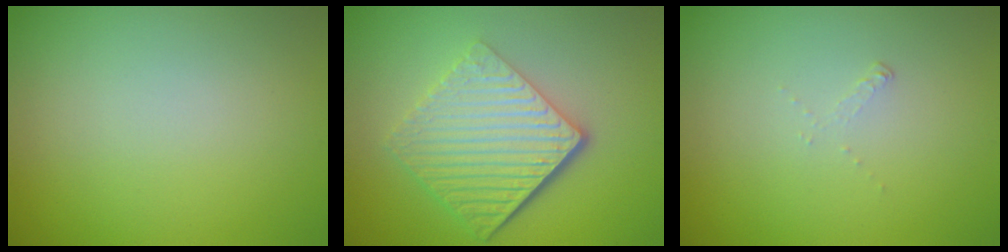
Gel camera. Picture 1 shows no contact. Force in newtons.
{"total": 7.0, "press": 4.5, "slide": 5.3}
{"total": 0.6, "press": 0.2, "slide": 0.6}